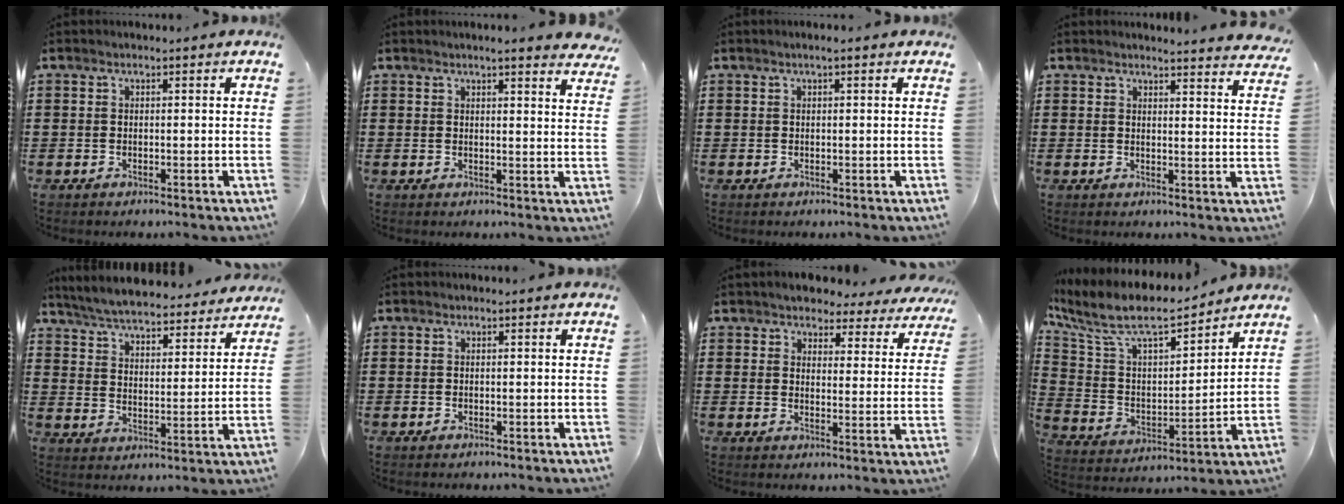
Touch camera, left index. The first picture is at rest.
{"total": 2.9, "force": [2.6, -0.5, 1.0], "torque": [-0.027, -0.006, 0.049]}
{"total": 0.9, "force": [0.3, 0.0, 0.8], "torque": [-0.014, 0.001, 0.006]}
{"total": 3.0, "force": [3.0, -0.5, 0.4], "torque": [-0.010, -0.017, 0.053]}
{"total": 6.0, "force": [5.9, -0.1, 1.2], "torque": [-0.051, -0.042, 0.100]}
{"total": 0.0}
{"total": 4.1, "force": [4.1, 0.5, 0.3], "torque": [-0.028, -0.022, 0.071]}
{"total": 9.3, "force": [7.6, 2.5, 4.8], "torque": [-0.129, -0.047, 0.127]}